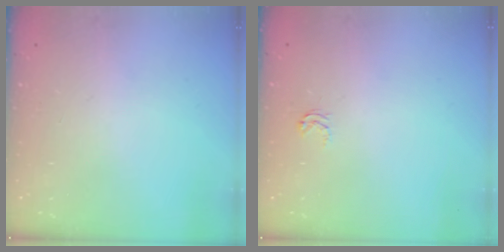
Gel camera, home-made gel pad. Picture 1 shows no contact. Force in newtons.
{"total": 2.6, "press": 2.6, "slide": 0.4}